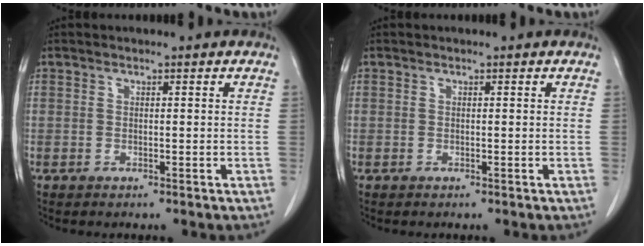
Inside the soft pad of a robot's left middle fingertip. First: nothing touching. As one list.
[{"total": 0.0}]